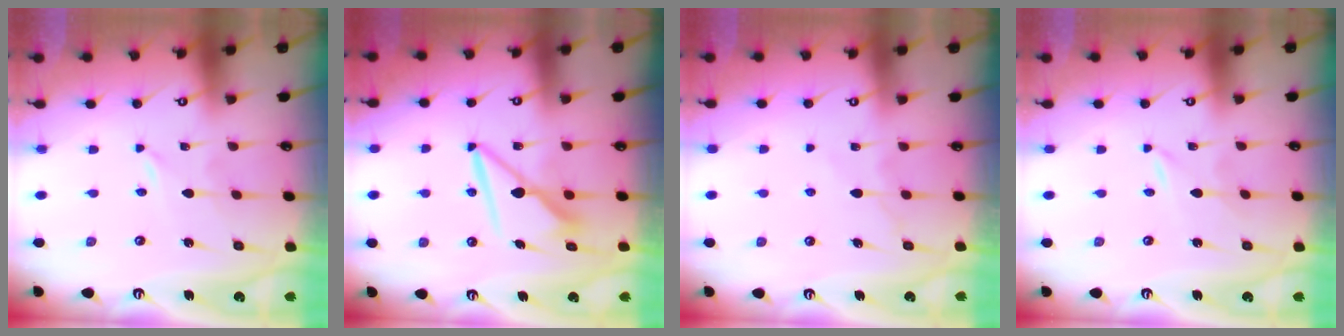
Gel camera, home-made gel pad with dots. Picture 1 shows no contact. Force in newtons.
{"total": 7.7, "press": 7.7, "slide": 0.4}
{"total": 6.7, "press": 6.6, "slide": 1.0}
{"total": 0.0}